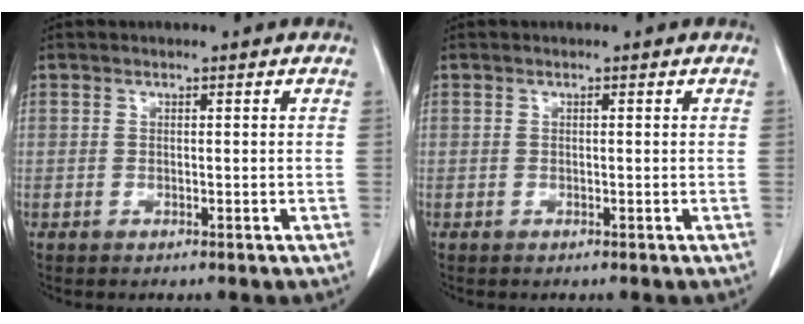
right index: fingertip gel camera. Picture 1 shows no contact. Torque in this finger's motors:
{"motor_torque": [0.14, -0.06, 0.00, 0.02]}